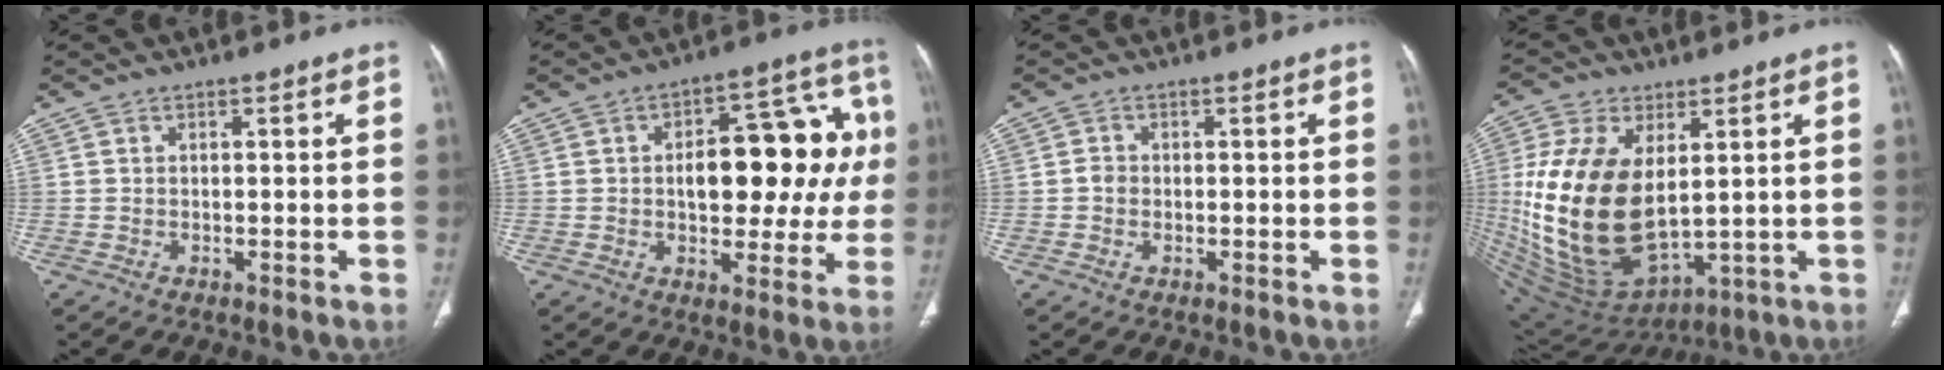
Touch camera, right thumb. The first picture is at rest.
{"total": 19.5, "force": [1.8, 10.5, 16.3], "torque": [-0.171, 0.031, 0.027]}
{"total": 1.6, "force": [-0.2, 1.3, 0.8], "torque": [-0.008, 0.004, -0.006]}
{"total": 22.1, "force": [2.4, 12.5, 18.1], "torque": [-0.354, -0.030, 0.064]}